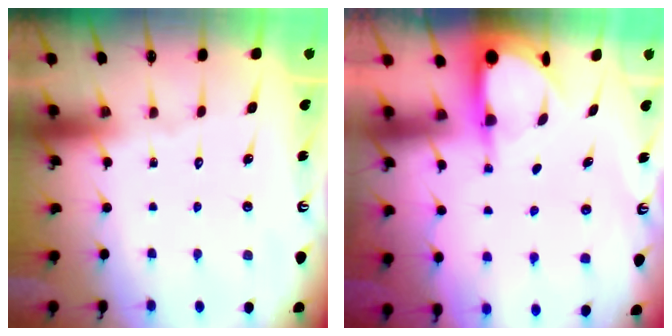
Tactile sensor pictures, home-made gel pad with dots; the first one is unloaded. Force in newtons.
{"total": 3.9, "press": 3.9, "slide": 0.3}